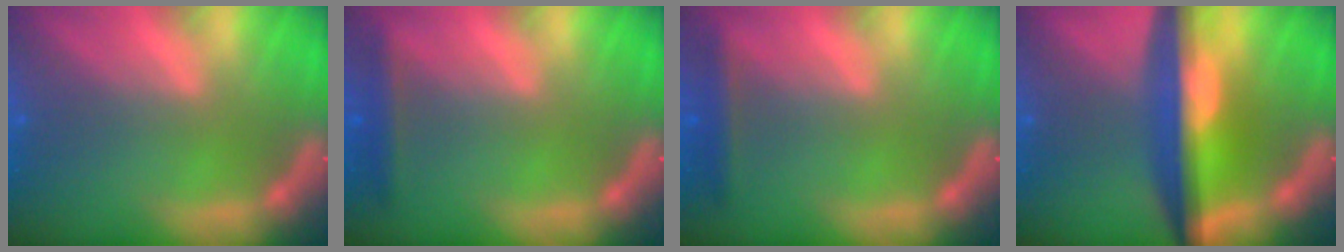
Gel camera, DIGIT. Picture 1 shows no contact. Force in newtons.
{"total": 1.9}
{"total": 1.9}
{"total": 10.0}